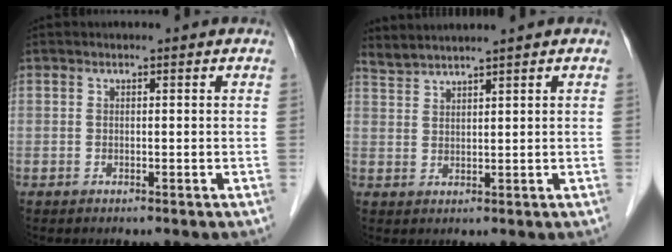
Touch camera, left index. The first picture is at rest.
{"total": 4.1, "force": [3.9, -1.0, 1.1], "torque": [-0.021, 0.018, 0.078]}